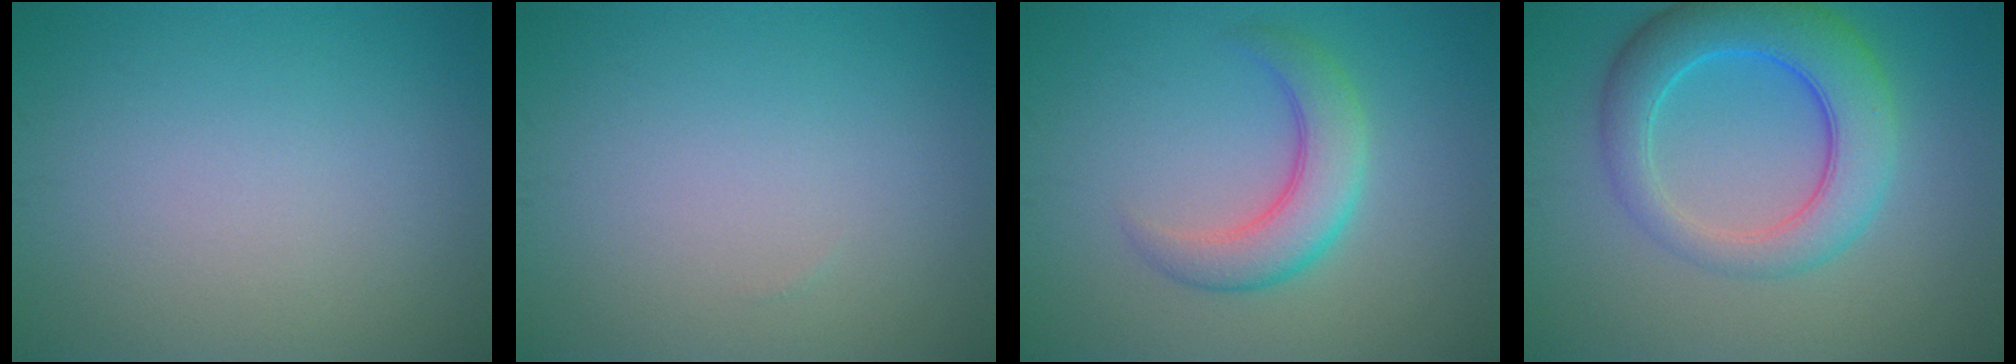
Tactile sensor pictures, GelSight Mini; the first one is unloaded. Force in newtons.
{"total": 0.0}
{"total": 4.4, "press": 4.4, "slide": 0.1}
{"total": 7.1, "press": 7.1, "slide": 0.1}